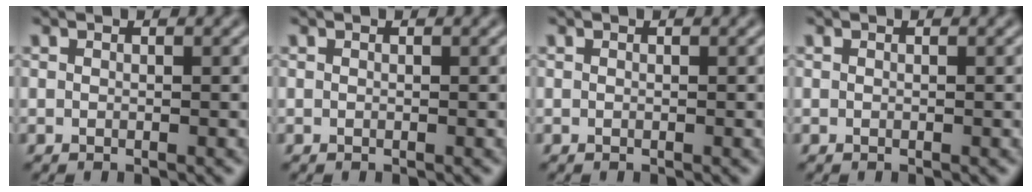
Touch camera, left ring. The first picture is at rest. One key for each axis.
{"total": 0.0}
{"total": 0.0}
{"total": 0.0}